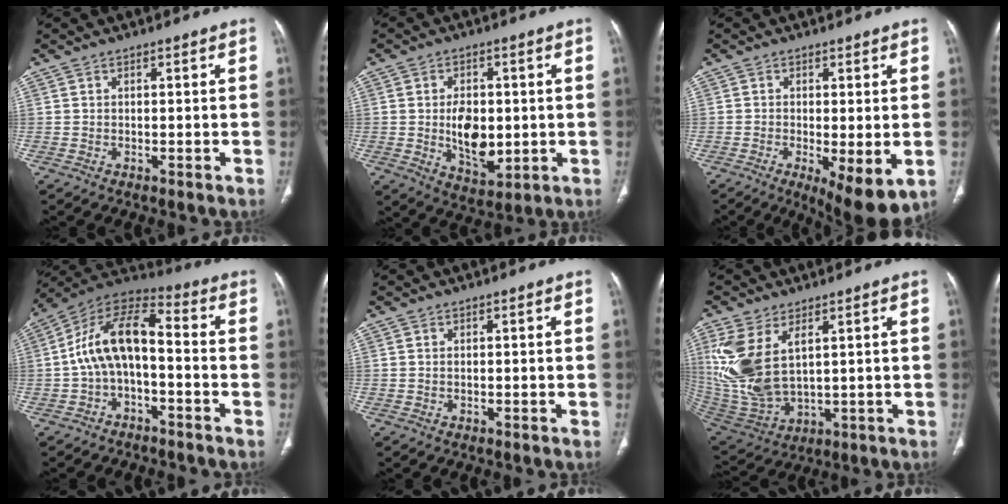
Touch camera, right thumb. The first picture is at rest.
{"total": 9.9, "force": [-0.3, 6.0, 7.9], "torque": [-0.105, -0.009, 0.007]}
{"total": 9.2, "force": [-2.5, 2.8, 8.4], "torque": [-0.125, -0.023, -0.034]}
{"total": 12.6, "force": [-1.7, 6.5, 10.6], "torque": [-0.187, 0.059, -0.039]}
{"total": 0.0}
{"total": 14.8, "force": [4.6, 7.8, 11.7], "torque": [-0.263, -0.015, 0.115]}